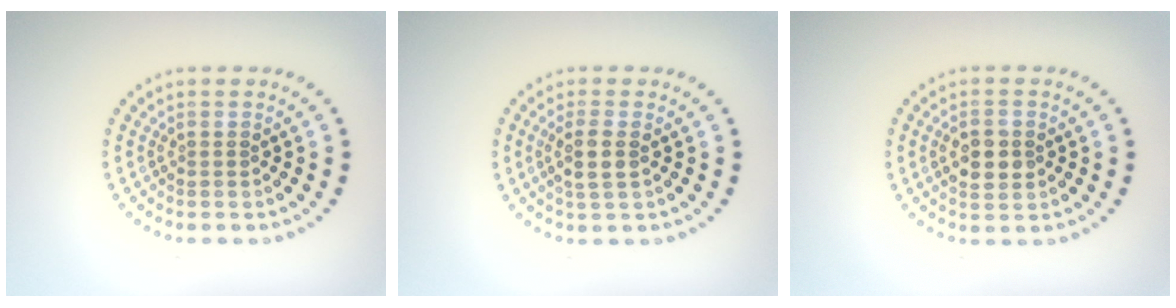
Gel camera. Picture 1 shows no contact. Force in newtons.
{"total": 2.3, "press": 2.0, "slide": 1.0}
{"total": 2.6, "press": 2.6, "slide": 0.2}